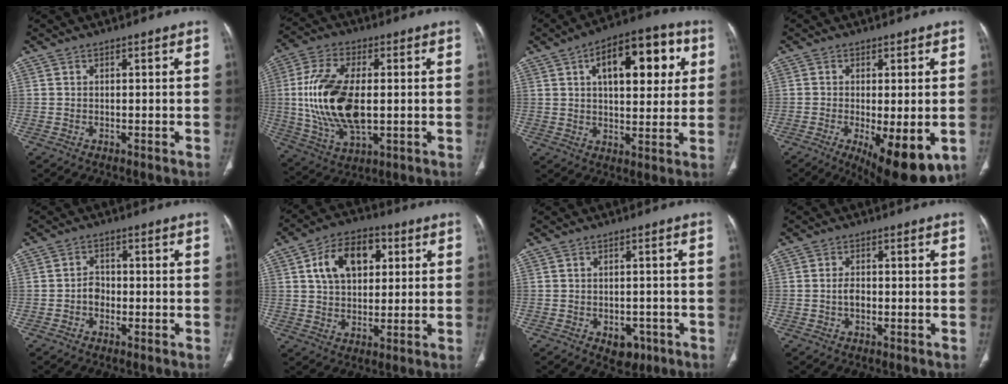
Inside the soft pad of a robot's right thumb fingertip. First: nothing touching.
{"total": 17.6, "force": [0.2, 9.0, 15.2], "torque": [-0.308, -0.007, 0.010]}
{"total": 17.2, "force": [5.6, 8.3, 14.0], "torque": [-0.153, 0.007, 0.077]}
{"total": 12.9, "force": [-4.3, 4.5, 11.3], "torque": [-0.153, -0.020, -0.053]}
{"total": 2.6, "force": [-0.9, 2.1, 1.3], "torque": [-0.007, 0.011, -0.022]}
{"total": 12.7, "force": [3.8, 8.2, 8.9], "torque": [-0.125, 0.007, 0.061]}
{"total": 4.7, "force": [-2.2, 3.3, 2.5], "torque": [-0.013, 0.009, -0.020]}
{"total": 2.3, "force": [-0.5, 1.4, 1.7], "torque": [-0.029, 0.008, -0.010]}